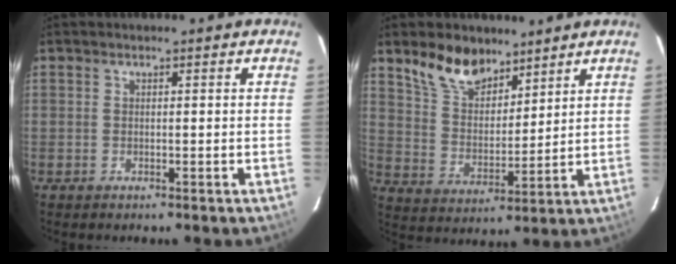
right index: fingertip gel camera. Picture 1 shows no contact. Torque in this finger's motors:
{"motor_torque": [0.22, 0.22, 0.12, 0.07]}